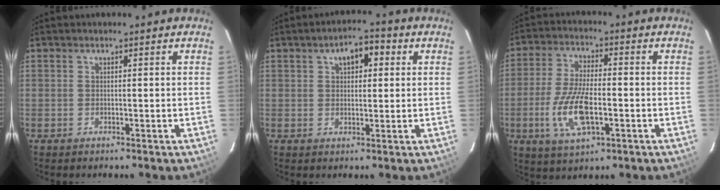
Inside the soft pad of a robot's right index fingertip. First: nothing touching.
{"total": 5.5, "force": [2.2, 3.0, 4.1], "torque": [-0.063, 0.021, 0.034]}
{"total": 11.4, "force": [-3.2, 4.4, 10.0], "torque": [-0.212, -0.007, -0.060]}